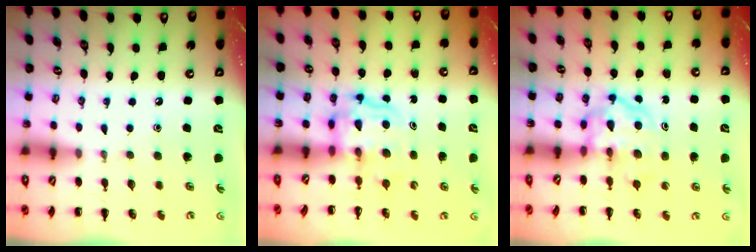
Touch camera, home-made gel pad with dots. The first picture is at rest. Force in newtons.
{"total": 3.5, "press": 3.5, "slide": 0.3}
{"total": 3.7, "press": 3.6, "slide": 0.4}